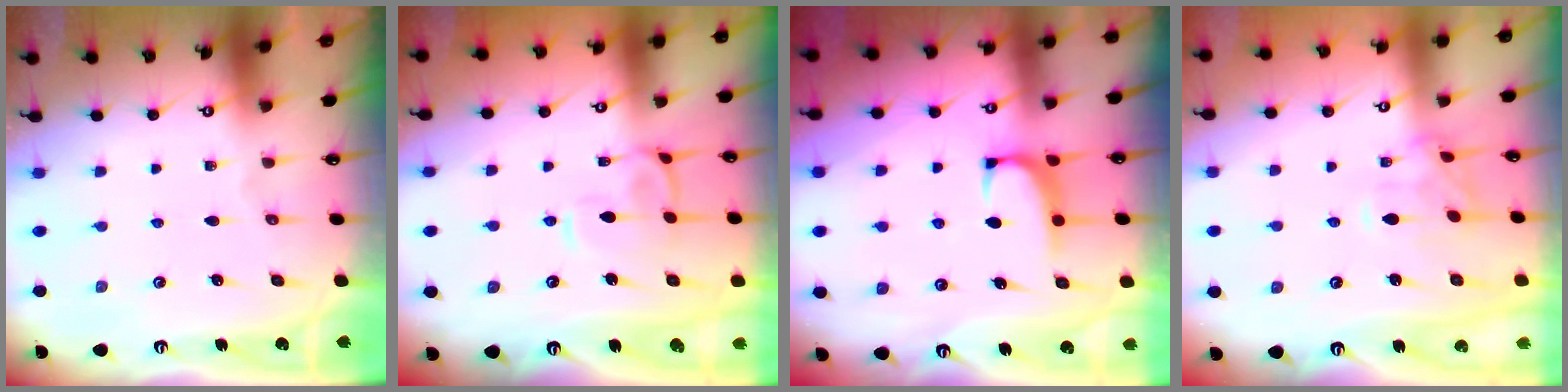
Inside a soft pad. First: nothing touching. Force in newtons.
{"total": 1.7, "press": 1.5, "slide": 0.6}
{"total": 0.9, "press": 0.6, "slide": 0.6}
{"total": 0.0}